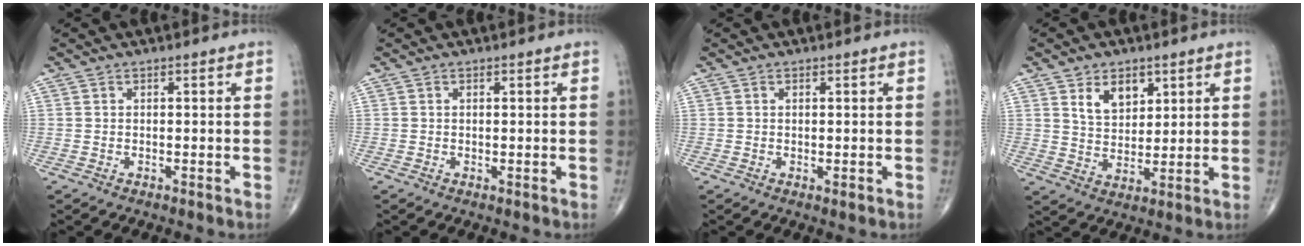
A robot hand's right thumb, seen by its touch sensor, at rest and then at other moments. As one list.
[{"total": 0.0}, {"total": 1.0, "force": [-0.1, 0.4, 0.9], "torque": [-0.009, -0.003, 0.000]}, {"total": 7.2, "force": [3.6, 4.6, 4.2], "torque": [-0.048, -0.026, 0.068]}]